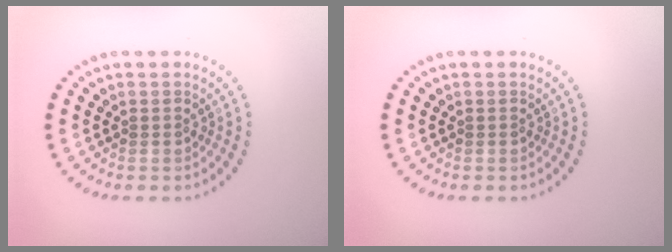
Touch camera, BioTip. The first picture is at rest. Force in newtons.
{"total": 0.0}